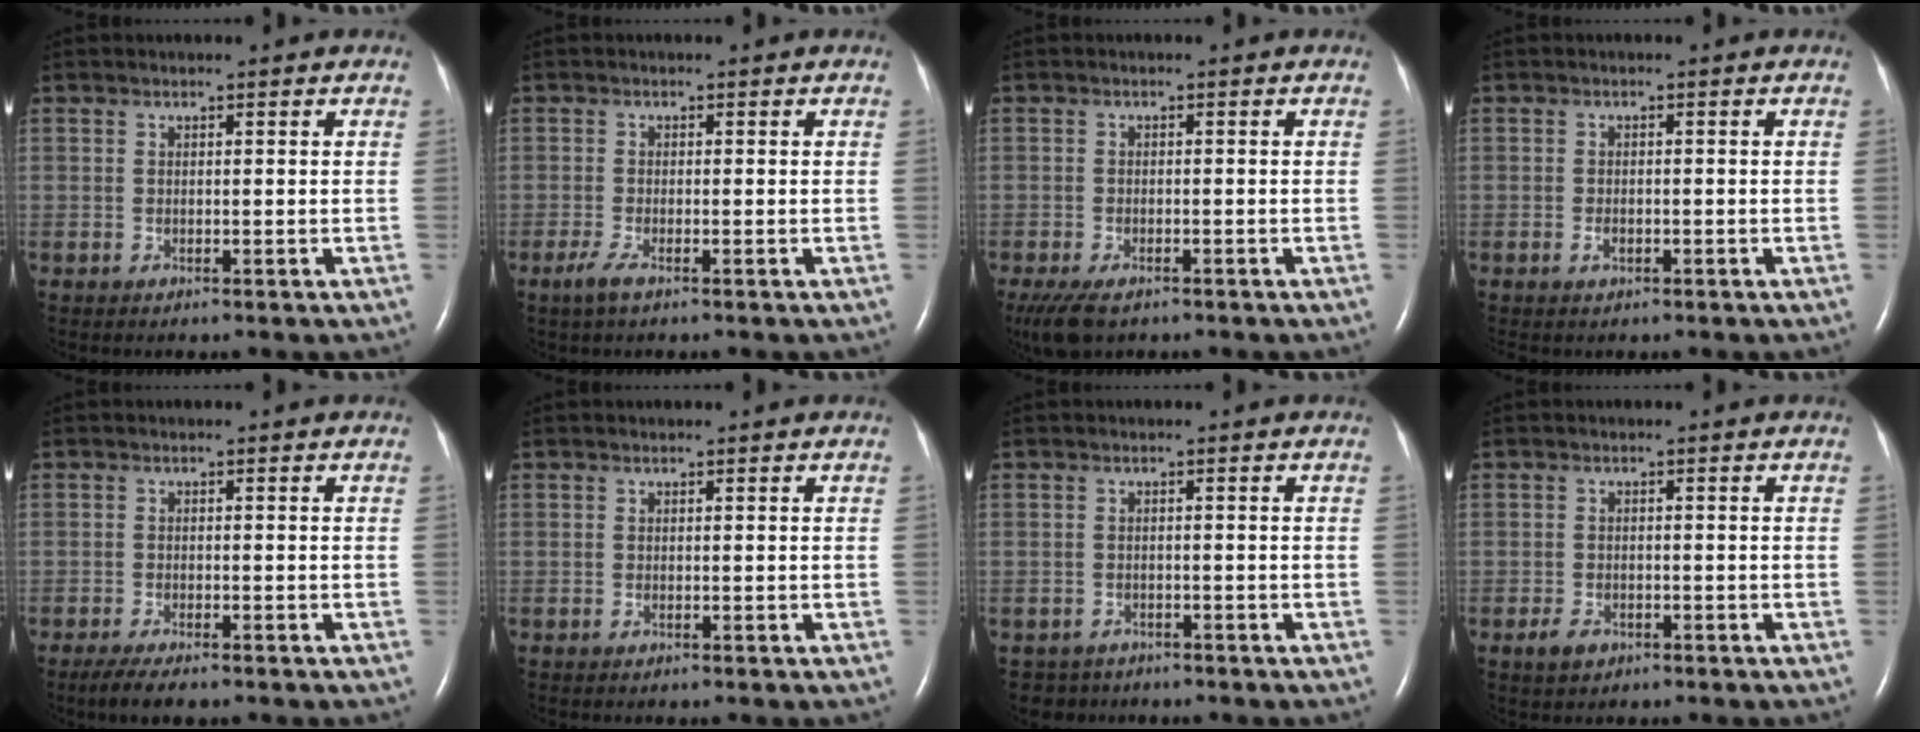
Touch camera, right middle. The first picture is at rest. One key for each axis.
{"total": 2.0, "fx": -1.3, "fy": 0.2, "fz": 1.5, "tx": -0.043, "ty": -0.007, "tz": -0.030}
{"total": 6.3, "fx": -4.4, "fy": 2.7, "fz": 3.6, "tx": -0.070, "ty": -0.012, "tz": -0.074}
{"total": 1.2, "fx": -0.7, "fy": 0.6, "fz": 0.8, "tx": -0.019, "ty": 0.001, "tz": -0.009}
{"total": 4.4, "fx": -3.3, "fy": 1.0, "fz": 2.7, "tx": -0.052, "ty": -0.011, "tz": -0.050}
{"total": 0.0}
{"total": 2.9, "fx": -2.3, "fy": 1.7, "fz": -0.5, "tx": 0.001, "ty": 0.002, "tz": -0.037}
{"total": 2.4, "fx": -1.4, "fy": 1.5, "fz": 1.2, "tx": -0.026, "ty": 0.001, "tz": -0.017}